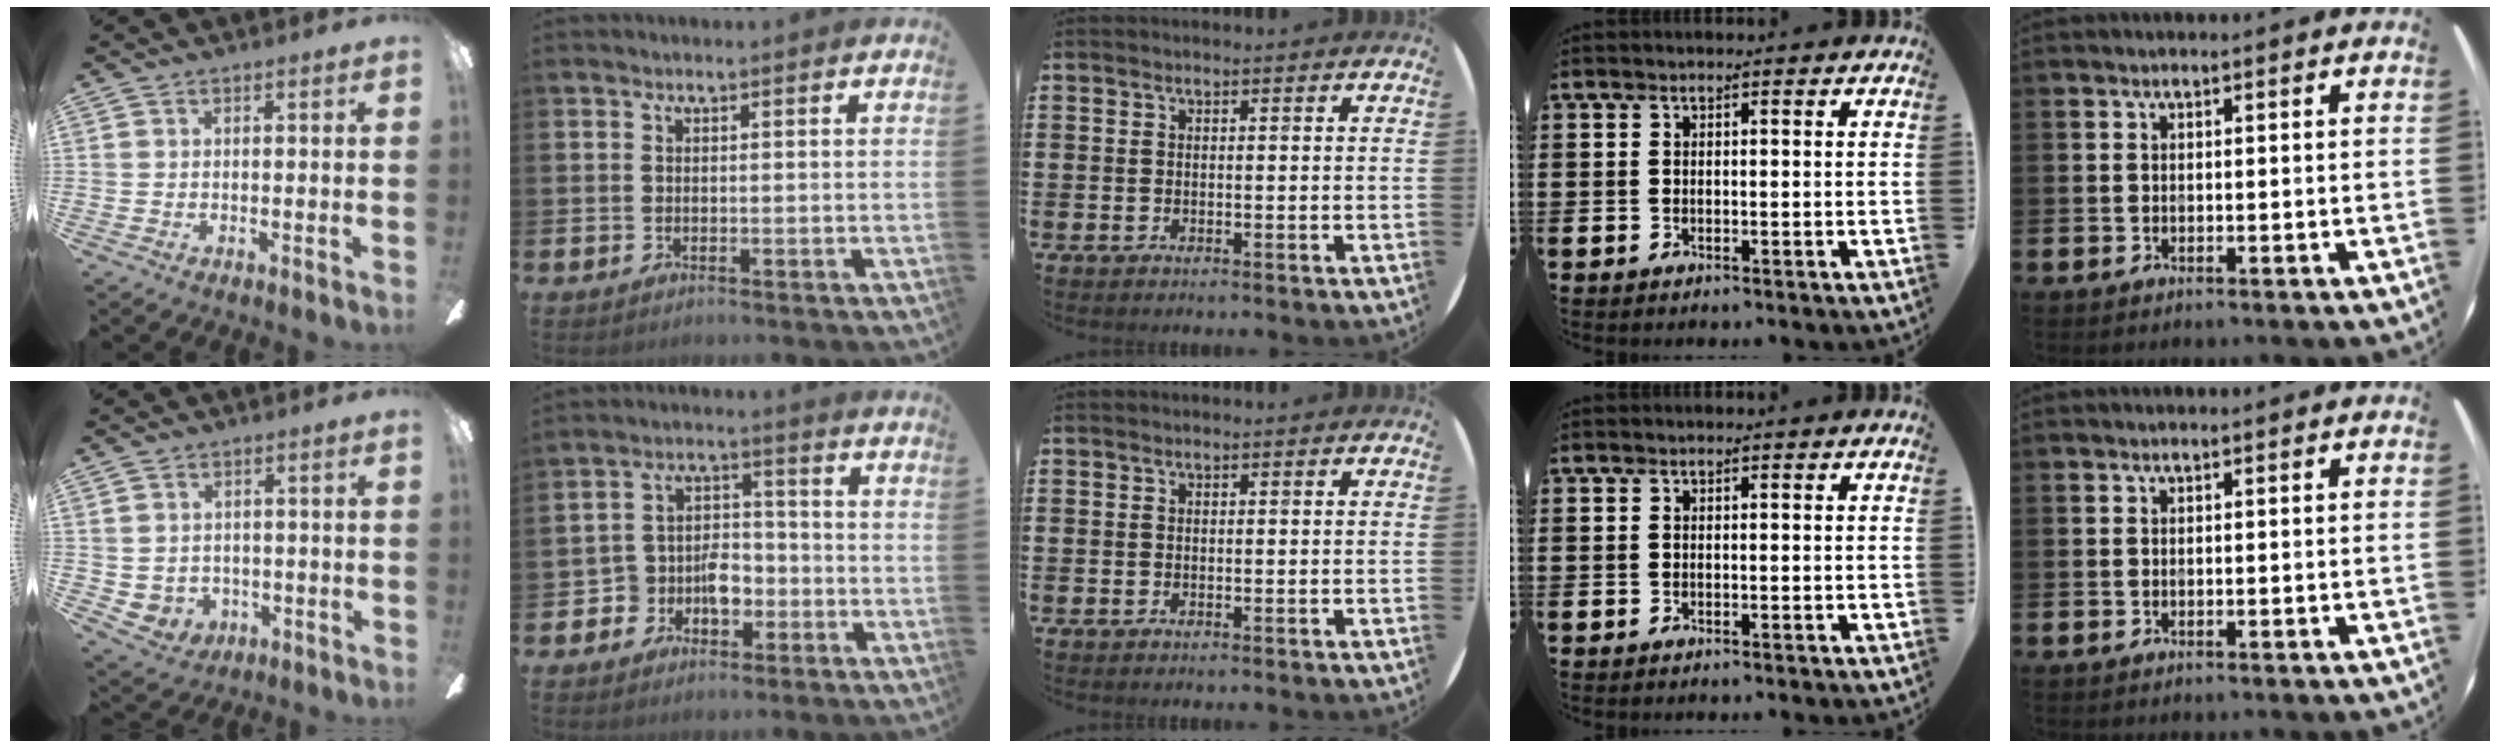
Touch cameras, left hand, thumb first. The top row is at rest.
{"thumb": {"total": 3.4, "force": [0.9, 3.3, 0.4], "torque": [-0.021, -0.001, 0.018]}, "index": {"total": 5.2, "force": [-2.2, 4.1, 2.3], "torque": [-0.047, 0.010, -0.045]}}